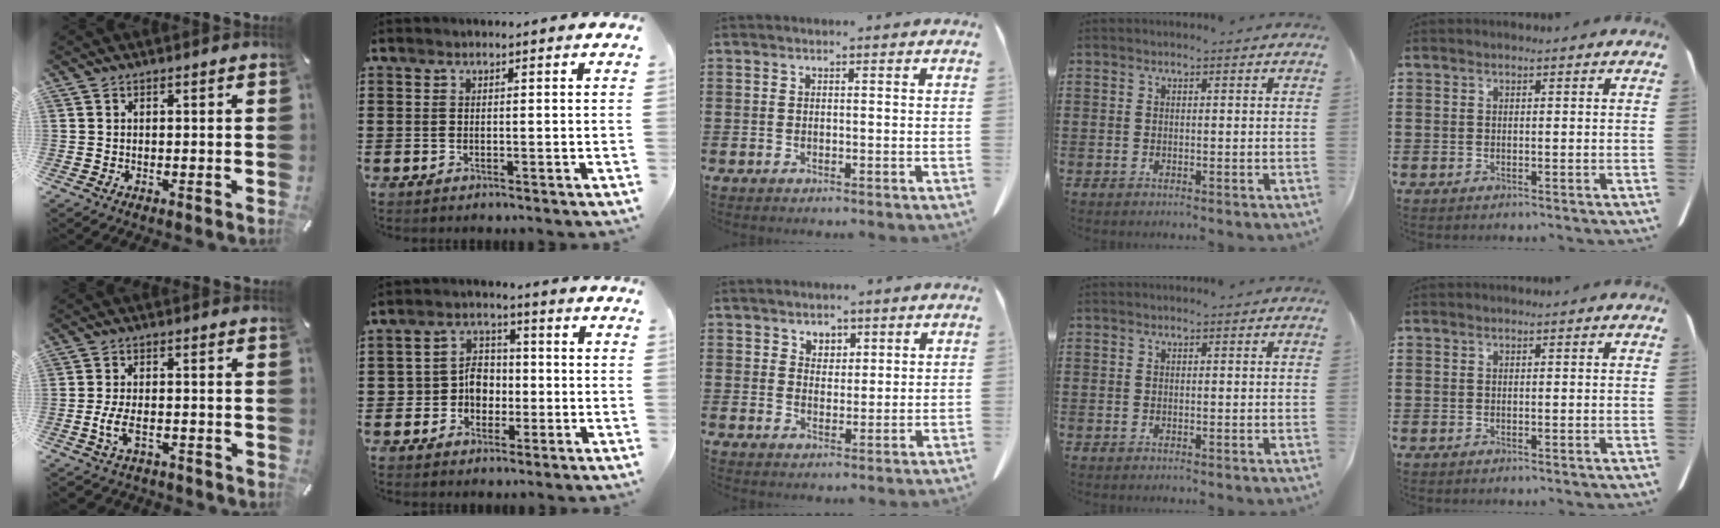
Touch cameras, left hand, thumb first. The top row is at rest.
{"thumb": {"total": 6.2, "force": [-2.7, 3.2, 4.5], "torque": [-0.098, 0.007, -0.052]}, "index": {"total": 5.1, "force": [-1.3, 4.6, 1.9], "torque": [-0.050, 0.016, -0.027]}, "middle": {"total": 3.1, "force": [2.4, 2.0, 0.2], "torque": [-0.006, 0.002, 0.044]}}